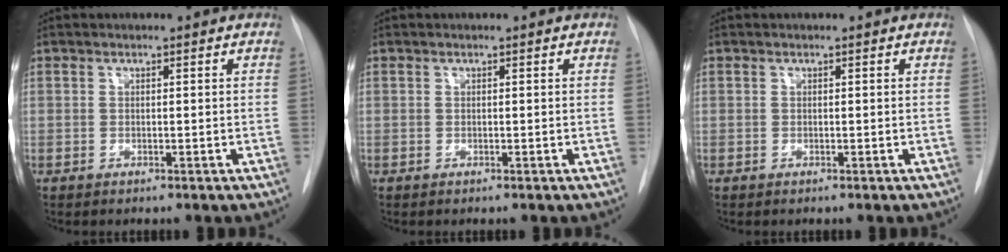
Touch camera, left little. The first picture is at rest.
{"total": 0.0}
{"total": 0.0}